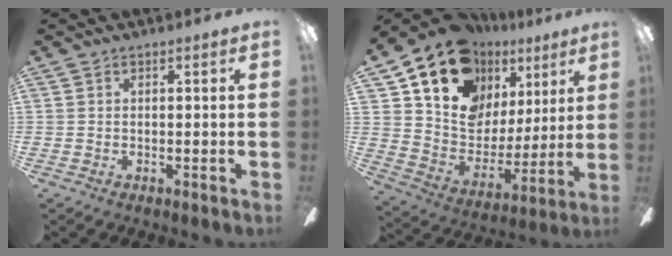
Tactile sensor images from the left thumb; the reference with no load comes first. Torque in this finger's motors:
{"motor_torque": [2.20, 2.81, 1.35, -1.42, 0.13]}